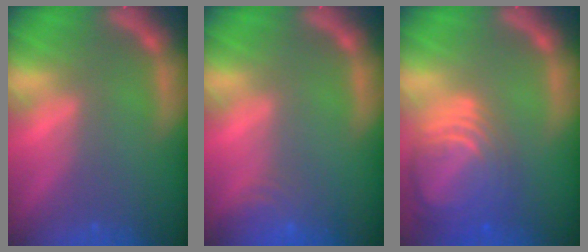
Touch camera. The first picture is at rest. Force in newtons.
{"total": 3.5}
{"total": 10.0}